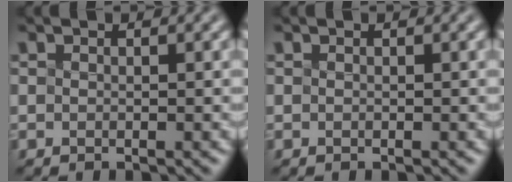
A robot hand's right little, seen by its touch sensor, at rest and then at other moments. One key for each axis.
{"total": 0.0}